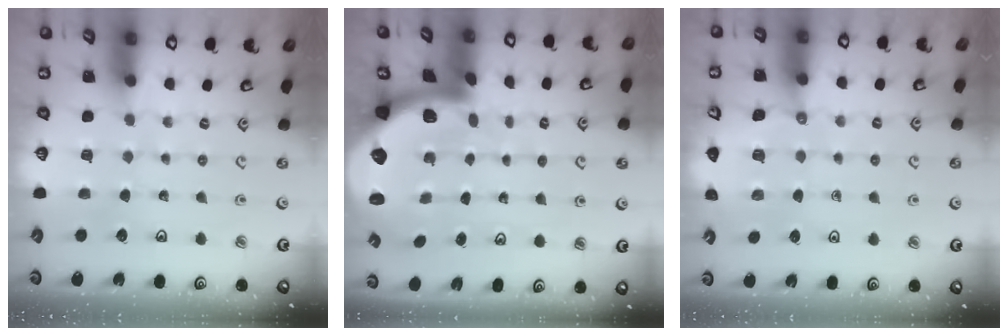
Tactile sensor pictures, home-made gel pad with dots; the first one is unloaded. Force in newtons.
{"total": 2.7, "press": 2.5, "slide": 0.9}
{"total": 5.3, "press": 4.9, "slide": 1.9}